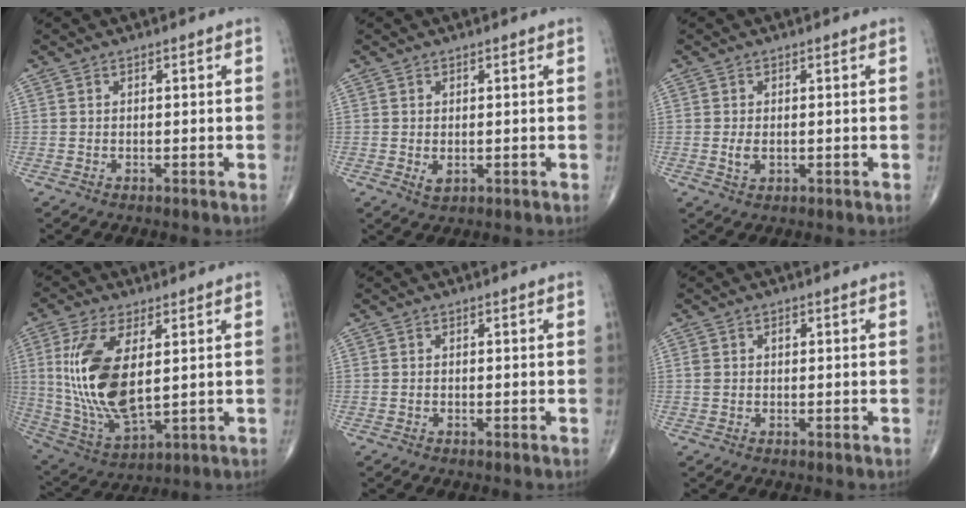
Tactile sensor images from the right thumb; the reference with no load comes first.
{"total": 1.7, "force": [-0.1, 1.1, 1.3], "torque": [-0.019, -0.003, 0.004]}
{"total": 2.1, "force": [-0.1, 1.3, 1.7], "torque": [-0.033, -0.003, 0.000]}
{"total": 17.3, "force": [2.9, 7.9, 15.1], "torque": [-0.311, -0.020, 0.070]}
{"total": 0.0}
{"total": 1.7, "force": [0.3, 1.2, 1.1], "torque": [-0.026, 0.010, 0.007]}